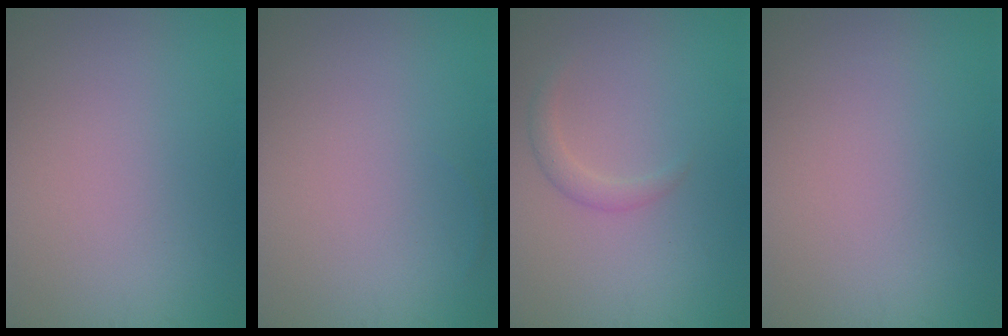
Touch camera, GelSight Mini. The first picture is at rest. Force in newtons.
{"total": 0.0}
{"total": 1.5, "press": 1.5, "slide": 0.1}
{"total": 0.0}